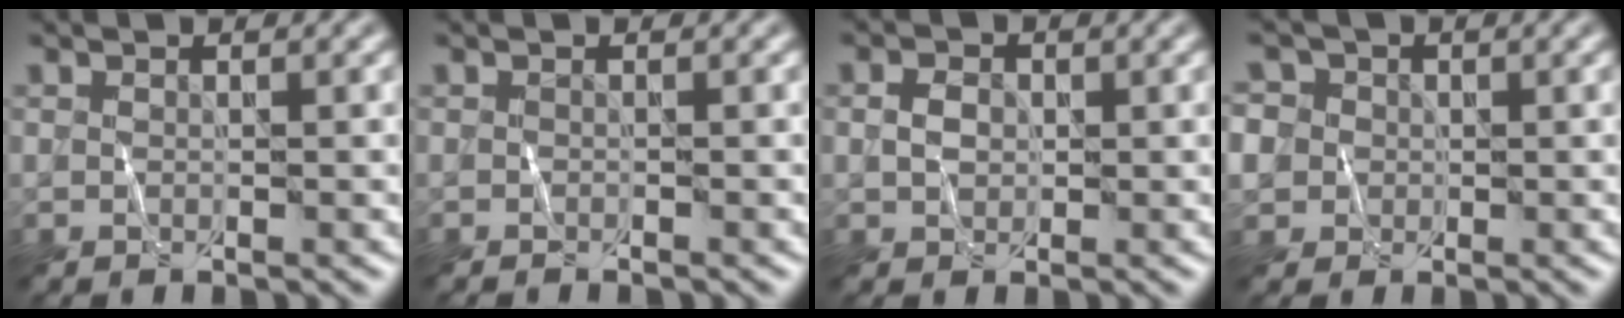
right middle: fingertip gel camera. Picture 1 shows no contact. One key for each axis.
{"total": 0.5, "fx": -0.5, "fy": 0.0, "fz": 0.2, "tx": -0.005, "ty": 0.000, "tz": -0.007}
{"total": 1.6, "fx": 0.3, "fy": 1.3, "fz": 0.9, "tx": -0.016, "ty": 0.005, "tz": 0.001}
{"total": 6.3, "fx": 1.0, "fy": 5.9, "fz": 2.2, "tx": -0.056, "ty": 0.035, "tz": -0.011}